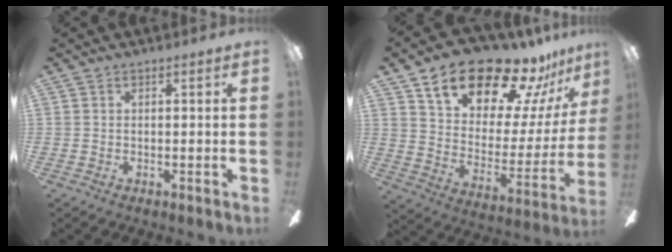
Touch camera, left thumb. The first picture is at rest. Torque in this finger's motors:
{"motor_torque": [1.47, 1.49, 1.37, -1.40, 0.13]}